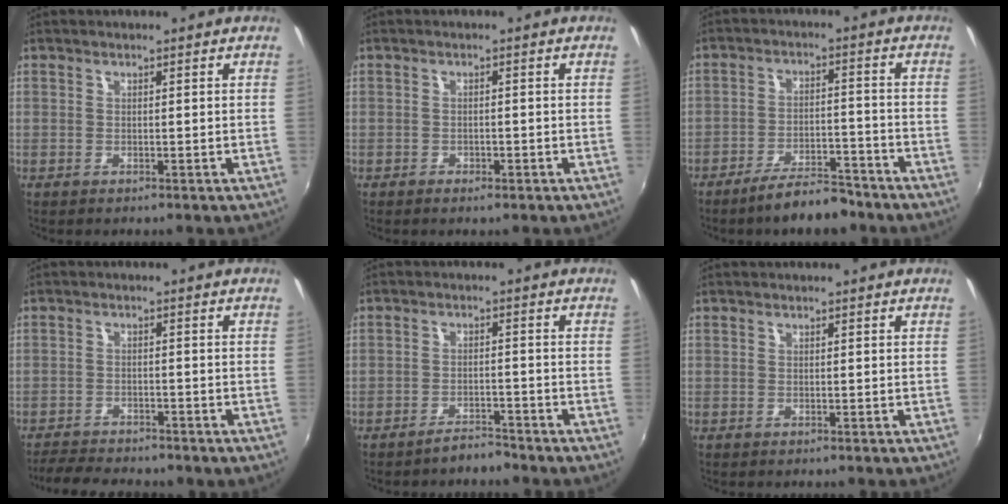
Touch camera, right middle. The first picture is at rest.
{"total": 2.1, "force": [-1.5, 1.0, 1.2], "torque": [-0.026, -0.004, -0.023]}
{"total": 8.7, "force": [-7.2, 2.4, 4.3], "torque": [-0.083, 0.012, -0.107]}
{"total": 7.8, "force": [-7.1, 1.8, 2.9], "torque": [-0.080, -0.016, -0.110]}
{"total": 3.1, "force": [-3.0, 0.7, 0.6], "torque": [-0.020, 0.006, -0.044]}
{"total": 0.0}